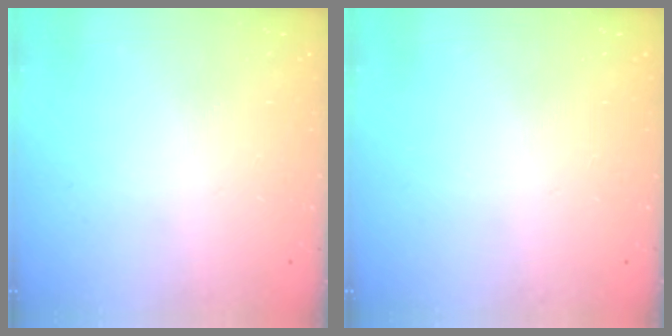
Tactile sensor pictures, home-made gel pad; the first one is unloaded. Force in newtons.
{"total": 0.0}